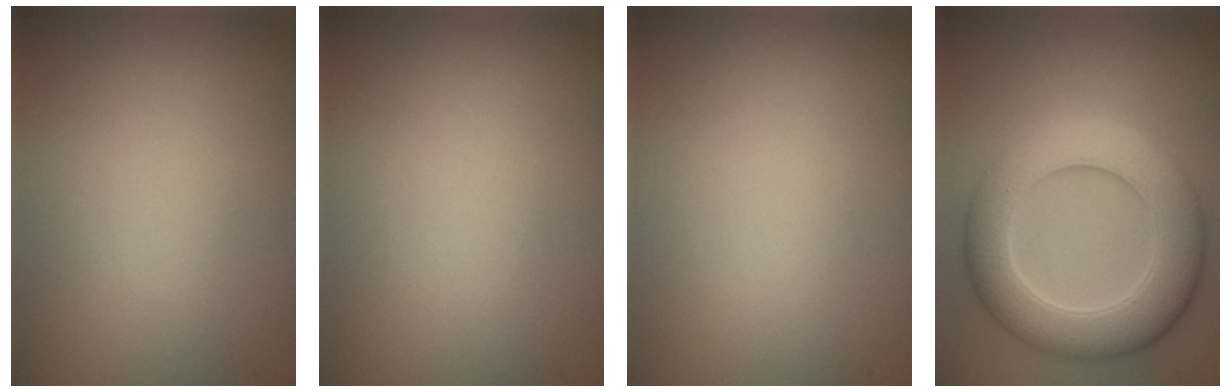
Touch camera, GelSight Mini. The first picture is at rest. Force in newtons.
{"total": 0.0}
{"total": 0.0}
{"total": 8.4, "press": 8.4, "slide": 0.4}